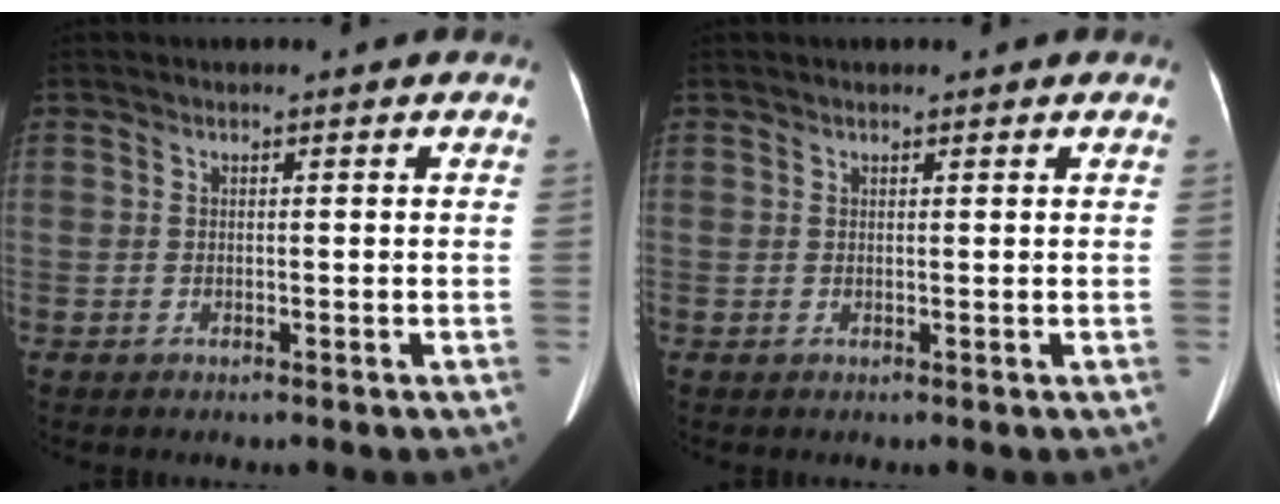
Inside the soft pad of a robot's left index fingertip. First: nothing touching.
{"total": 0.9, "force": [0.7, 0.3, 0.4], "torque": [-0.010, 0.011, 0.009]}